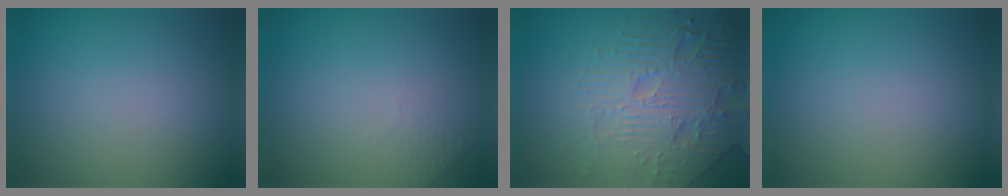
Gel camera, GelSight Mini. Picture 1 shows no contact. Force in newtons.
{"total": 0.5, "press": 0.4, "slide": 0.4}
{"total": 8.3, "press": 6.1, "slide": 5.7}
{"total": 0.0}